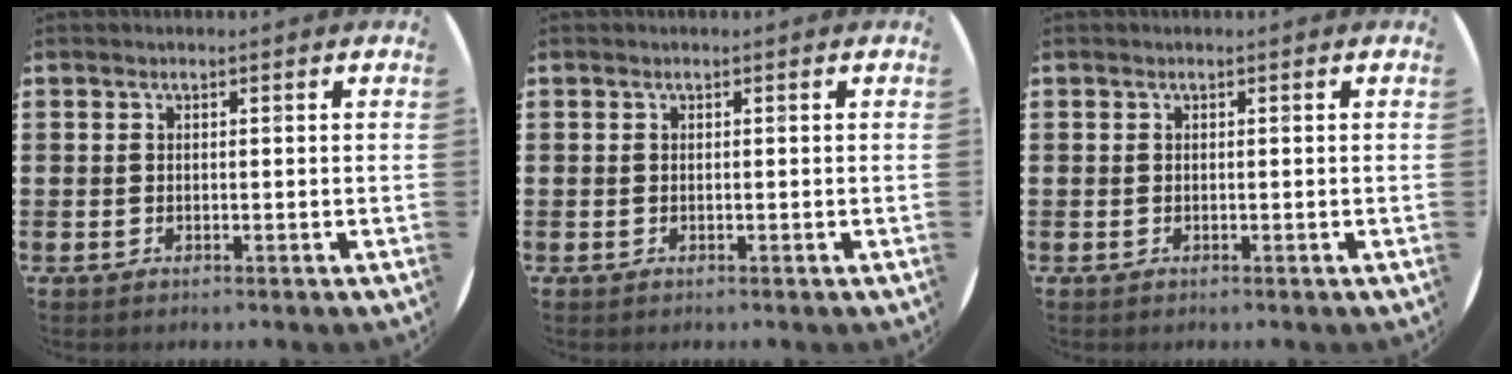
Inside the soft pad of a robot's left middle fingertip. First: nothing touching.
{"total": 0.0}
{"total": 0.0}